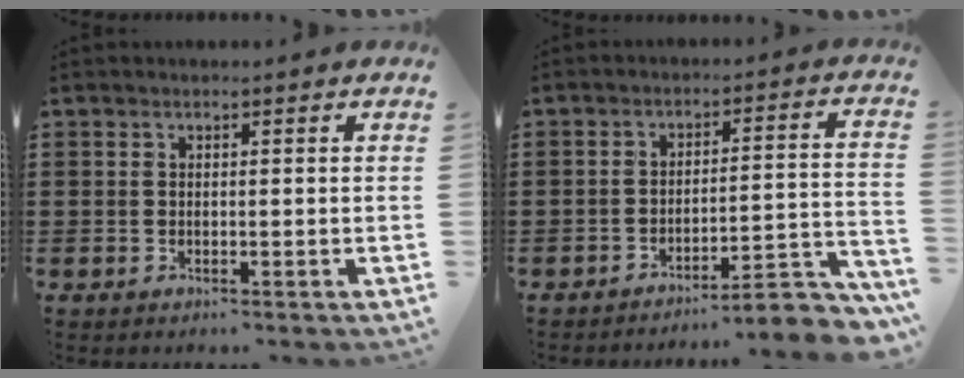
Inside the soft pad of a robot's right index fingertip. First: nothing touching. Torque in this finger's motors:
{"motor_torque": [0.19, -0.13, 0.58, 0.11]}